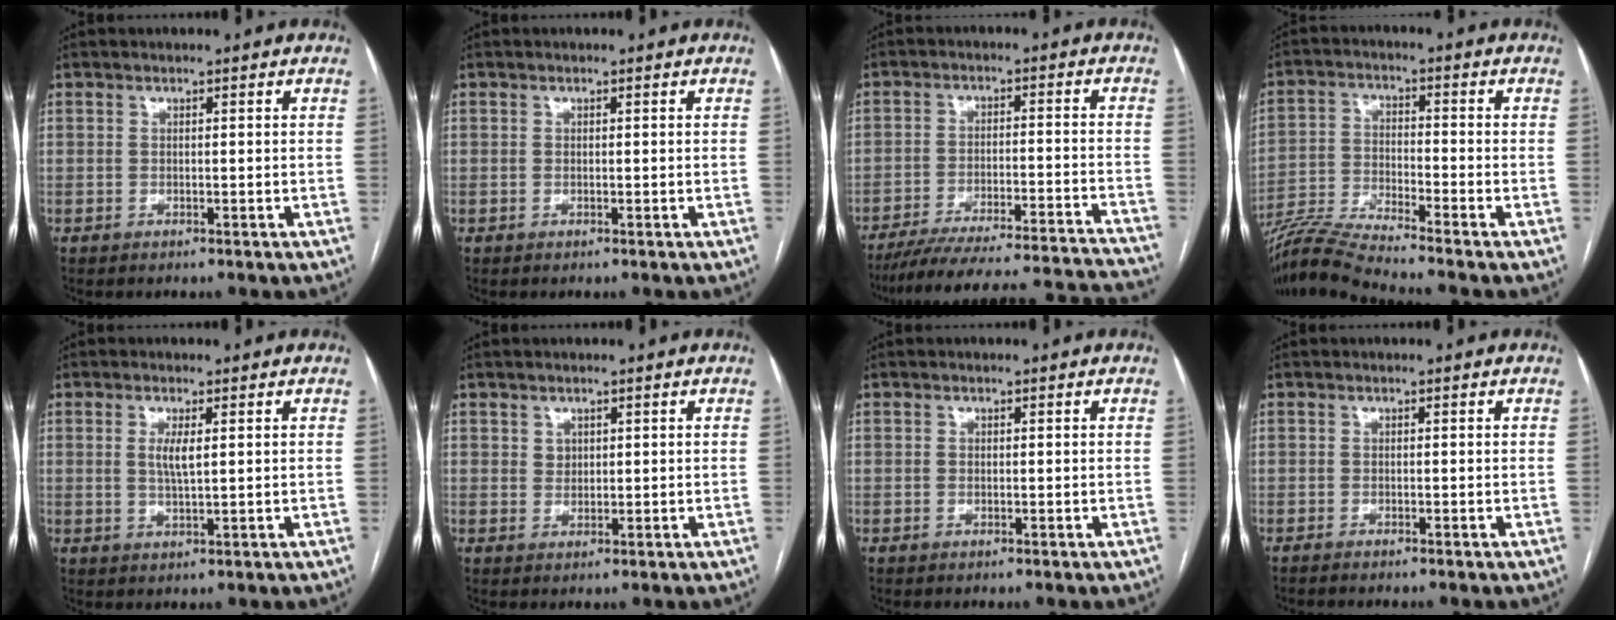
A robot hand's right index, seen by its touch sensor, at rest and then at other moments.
{"total": 0.0}
{"total": 27.9, "force": [-26.1, 1.4, 9.9], "torque": [-0.109, -0.022, -0.346]}
{"total": 9.2, "force": [-8.5, -2.3, 2.6], "torque": [-0.057, -0.014, -0.165]}
{"total": 3.0, "force": [0.7, 0.4, 2.9], "torque": [-0.061, -0.002, 0.015]}
{"total": 1.6, "force": [0.8, 1.3, 0.5], "torque": [-0.002, -0.002, 0.012]}
{"total": 0.0}
{"total": 1.5, "force": [-1.3, -0.1, 0.6], "torque": [-0.007, 0.000, -0.018]}